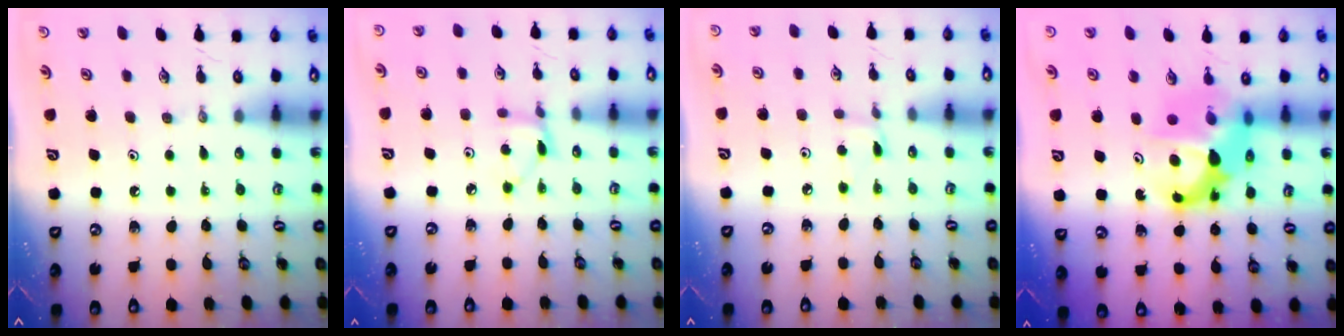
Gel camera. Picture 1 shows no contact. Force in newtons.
{"total": 4.0, "press": 4.0, "slide": 0.4}
{"total": 1.9, "press": 1.9, "slide": 0.2}
{"total": 8.0, "press": 8.0, "slide": 0.5}